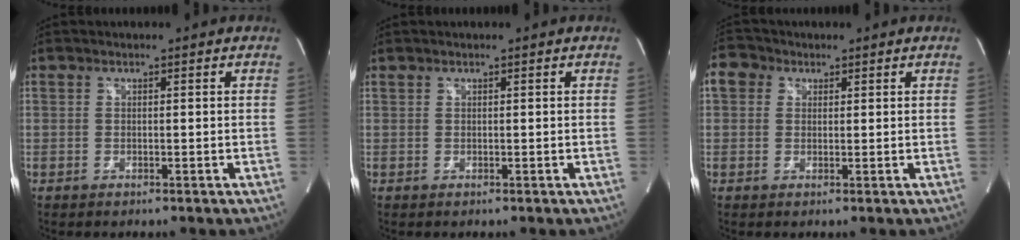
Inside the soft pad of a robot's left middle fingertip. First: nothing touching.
{"total": 0.0}
{"total": 3.7, "force": [1.4, 3.2, 1.2], "torque": [-0.028, 0.018, 0.024]}